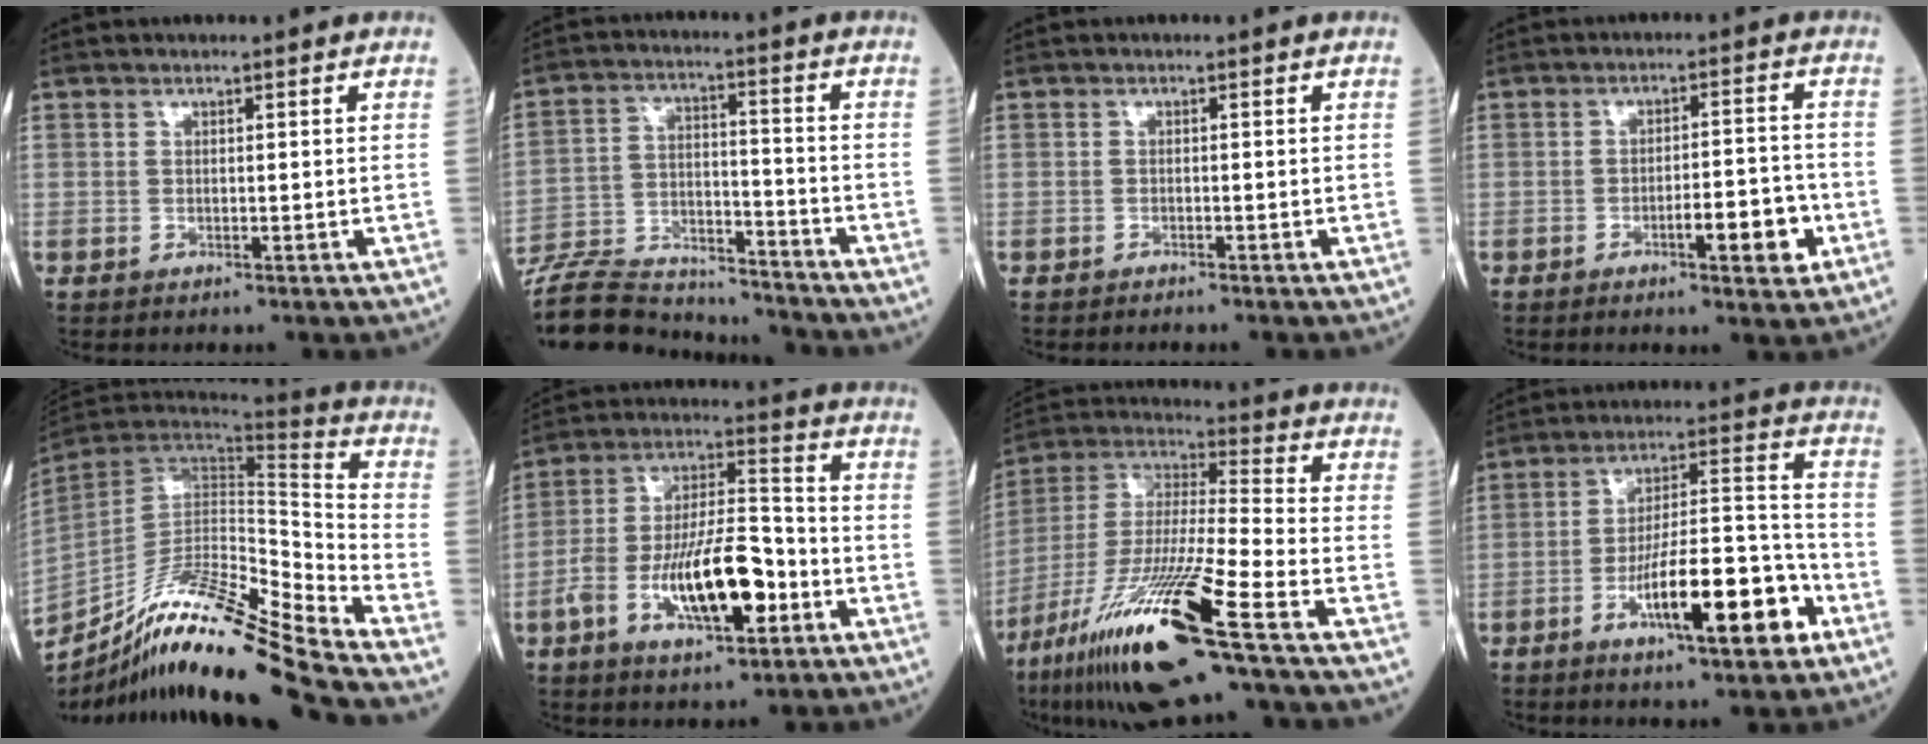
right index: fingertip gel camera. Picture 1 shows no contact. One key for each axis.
{"total": 18.6, "fx": -17.7, "fy": 3.4, "fz": 4.4, "tx": -0.103, "ty": 0.012, "tz": -0.285}
{"total": 1.8, "fx": -1.7, "fy": 0.2, "fz": 0.7, "tx": -0.011, "ty": -0.001, "tz": -0.020}
{"total": 6.5, "fx": -2.7, "fy": 1.3, "fz": 5.8, "tx": -0.082, "ty": 0.003, "tz": -0.038}
{"total": 22.4, "fx": -18.5, "fy": -1.3, "fz": 12.5, "tx": -0.226, "ty": -0.027, "tz": -0.332}
{"total": 15.1, "fx": -5.3, "fy": 4.7, "fz": 13.3, "tx": -0.251, "ty": 0.009, "tz": -0.091}
{"total": 22.6, "fx": -12.4, "fy": 1.3, "fz": 18.8, "tx": -0.382, "ty": -0.054, "tz": -0.229}
{"total": 15.0, "fx": -6.6, "fy": 2.7, "fz": 13.2, "tx": -0.217, "ty": 0.010, "tz": -0.104}